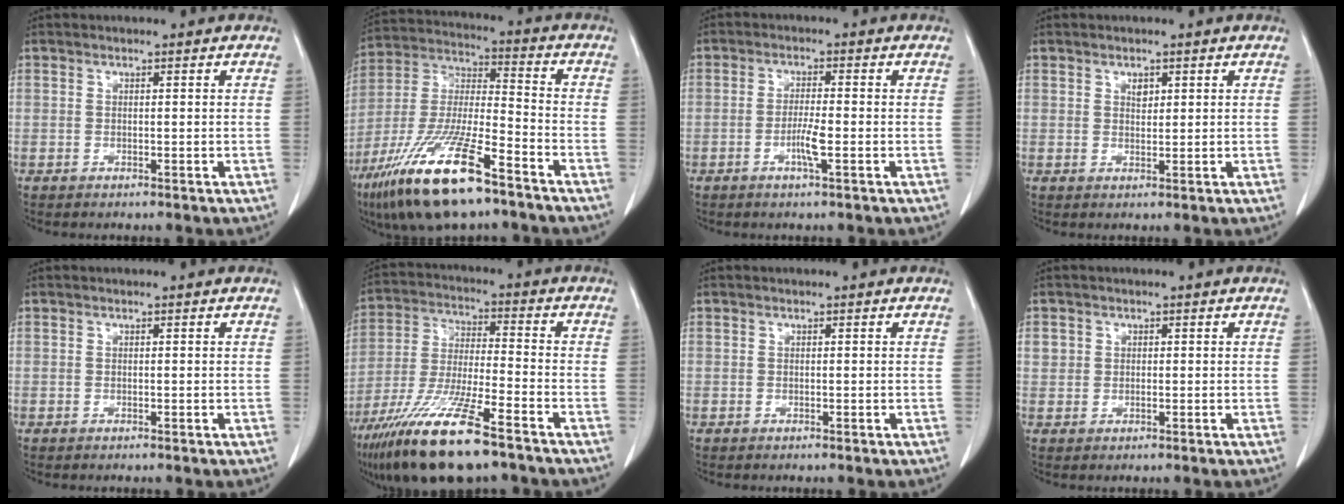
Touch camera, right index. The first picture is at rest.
{"total": 18.9, "force": [-11.9, 3.5, 14.3], "torque": [-0.314, -0.036, -0.220]}
{"total": 3.6, "force": [-1.3, 0.1, 3.3], "torque": [-0.065, -0.003, -0.025]}
{"total": 1.4, "force": [0.7, 0.8, 0.9], "torque": [-0.012, -0.002, 0.013]}
{"total": 0.0}
{"total": 16.5, "force": [-10.9, 2.1, 12.2], "torque": [-0.258, -0.045, -0.203]}
{"total": 0.0}
{"total": 2.0, "force": [0.6, 1.8, 0.3], "torque": [0.004, 0.005, 0.009]}